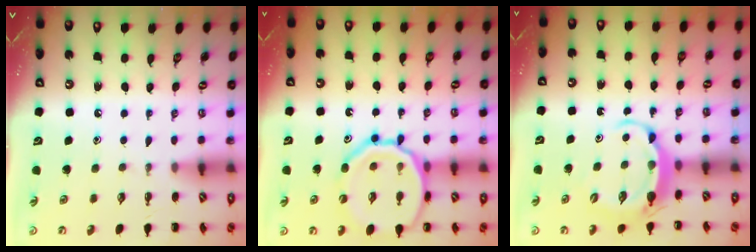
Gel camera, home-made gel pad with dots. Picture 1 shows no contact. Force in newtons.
{"total": 17.8, "press": 17.6, "slide": 2.5}
{"total": 5.8, "press": 5.8, "slide": 0.5}